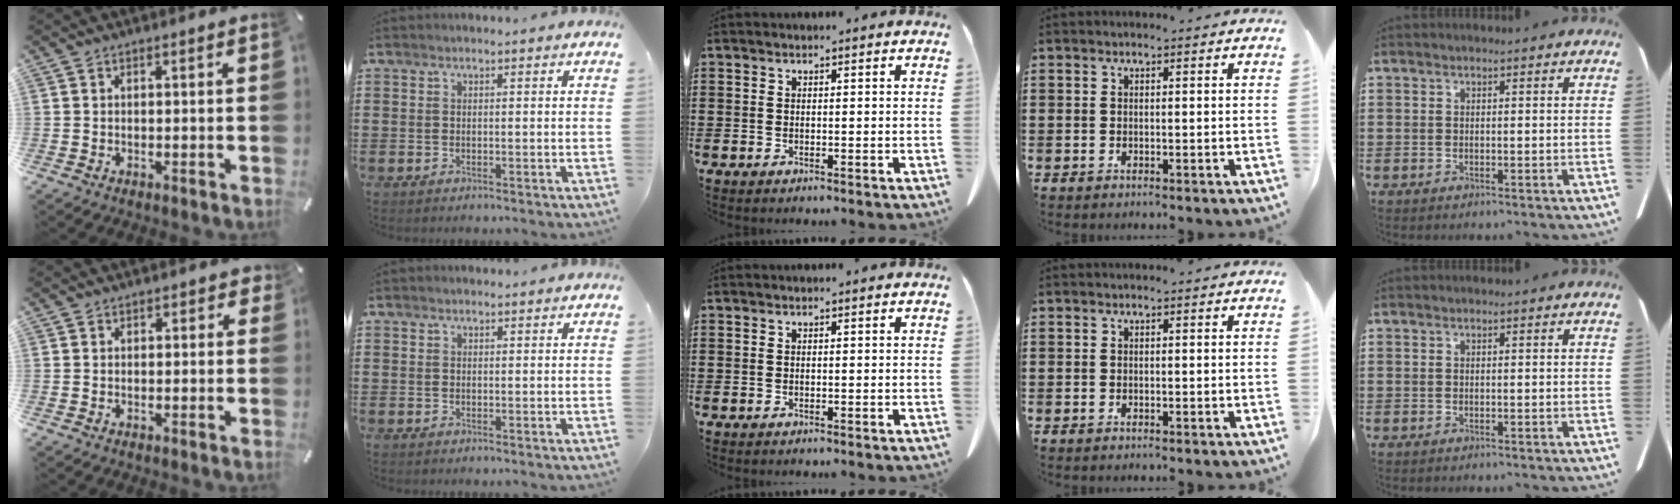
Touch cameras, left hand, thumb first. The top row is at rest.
{"thumb": {"total": 1.2, "force": [0.3, 1.1, 0.5], "torque": [0.006, -0.001, 0.001]}, "index": {"total": 0.6, "force": [0.5, 0.2, -0.1], "torque": [0.000, 0.001, 0.011]}}